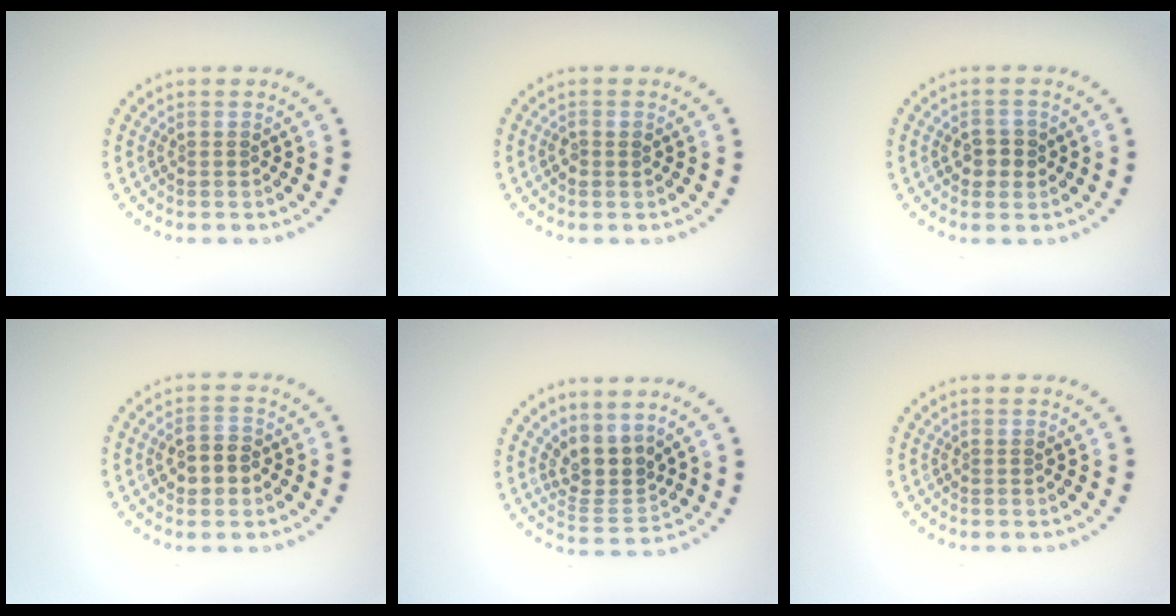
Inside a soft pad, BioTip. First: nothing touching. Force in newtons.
{"total": 0.8, "press": 0.8, "slide": 0.1}
{"total": 1.9, "press": 1.9, "slide": 0.3}
{"total": 2.9, "press": 2.9, "slide": 0.3}
{"total": 3.2, "press": 2.5, "slide": 2.0}
{"total": 0.0}